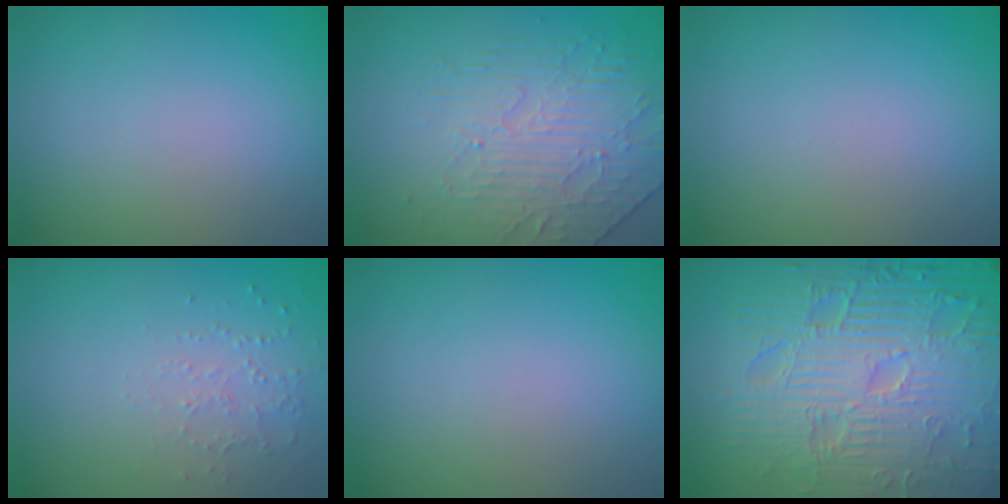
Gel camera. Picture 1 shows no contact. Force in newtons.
{"total": 4.4, "press": 3.4, "slide": 2.7}
{"total": 0.0}
{"total": 1.0, "press": 0.6, "slide": 0.8}
{"total": 0.0}
{"total": 12.2, "press": 7.9, "slide": 9.3}